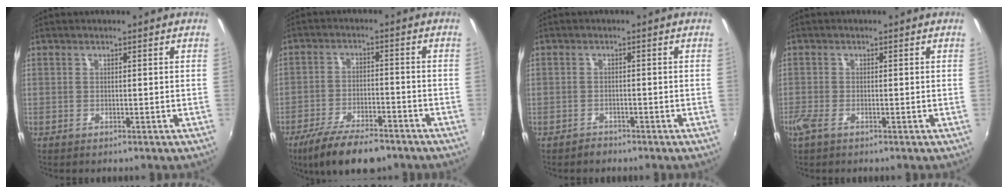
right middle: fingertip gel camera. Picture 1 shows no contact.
{"total": 12.3, "force": [-9.4, 3.9, 6.9], "torque": [-0.150, -0.025, -0.158]}
{"total": 1.6, "force": [-1.3, 0.9, -0.2], "torque": [-0.001, 0.004, -0.023]}
{"total": 2.1, "force": [-1.5, 0.4, 1.4], "torque": [-0.034, -0.008, -0.032]}